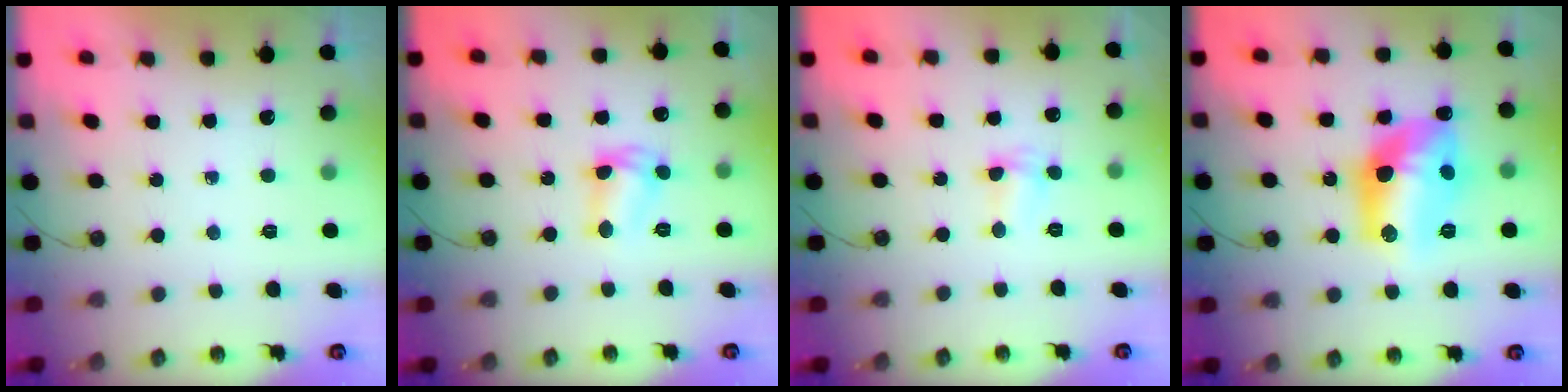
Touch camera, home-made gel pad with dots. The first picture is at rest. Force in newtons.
{"total": 7.4, "press": 7.4, "slide": 0.6}
{"total": 2.1, "press": 2.0, "slide": 0.5}
{"total": 15.6, "press": 15.5, "slide": 1.0}